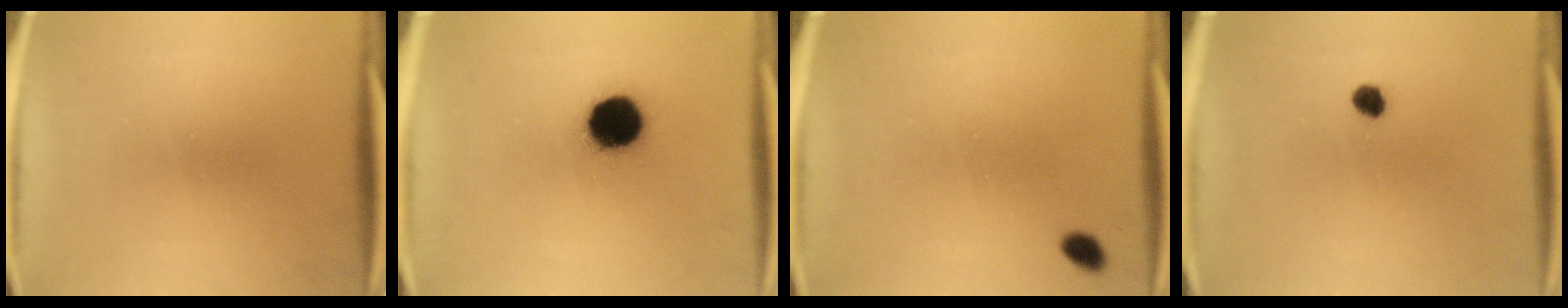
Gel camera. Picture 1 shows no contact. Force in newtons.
{"total": 12.4}
{"total": 1.9}
{"total": 2.2}